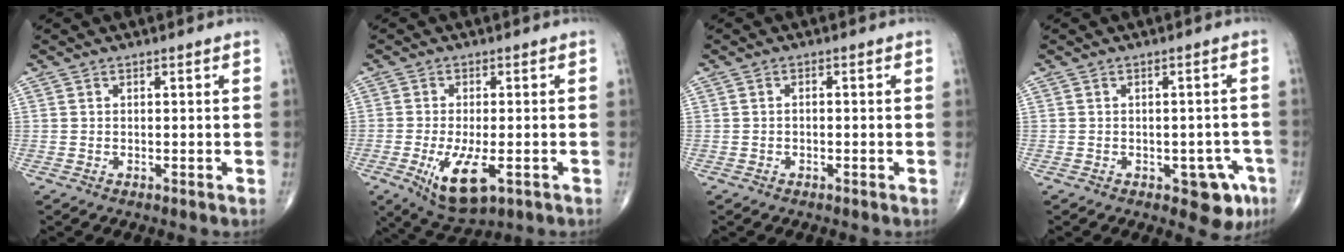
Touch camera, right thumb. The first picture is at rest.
{"total": 9.6, "force": [-3.4, 3.8, 8.2], "torque": [-0.149, -0.016, -0.047]}
{"total": 0.7, "force": [-0.3, 0.4, 0.5], "torque": [-0.007, 0.003, -0.007]}
{"total": 6.2, "force": [-2.9, 3.3, 4.4], "torque": [-0.021, 0.014, -0.031]}